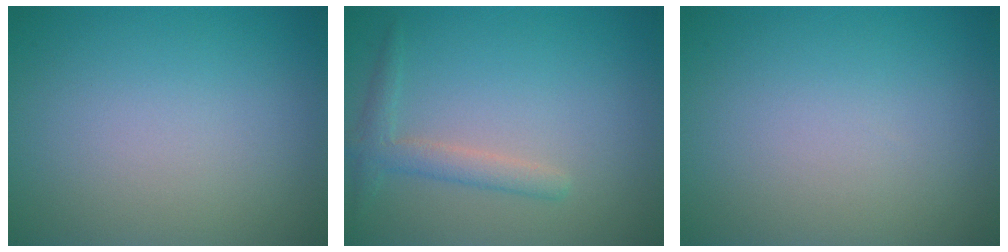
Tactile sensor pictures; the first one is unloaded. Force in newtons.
{"total": 2.1, "press": 2.1, "slide": 0.0}
{"total": 0.0}